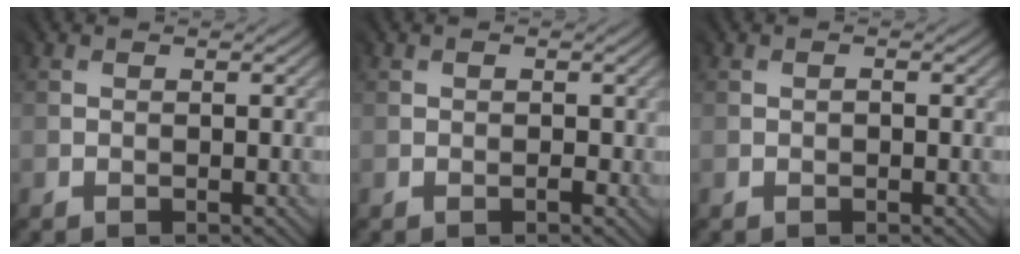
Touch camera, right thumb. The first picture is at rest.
{"total": 0.6, "force": [-0.2, 0.4, 0.4], "torque": [-0.008, 0.001, -0.002]}
{"total": 0.0}